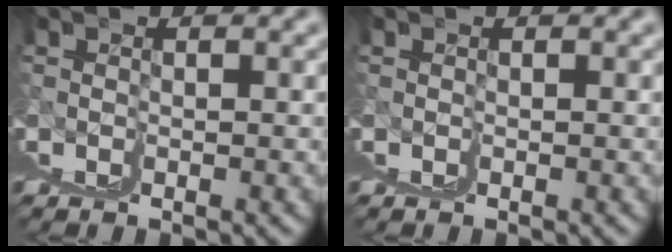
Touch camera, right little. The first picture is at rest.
{"total": 0.0}